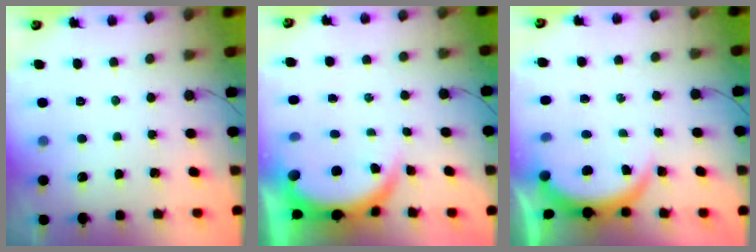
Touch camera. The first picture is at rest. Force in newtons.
{"total": 5.5, "press": 5.5, "slide": 0.2}
{"total": 3.9, "press": 3.9, "slide": 0.2}